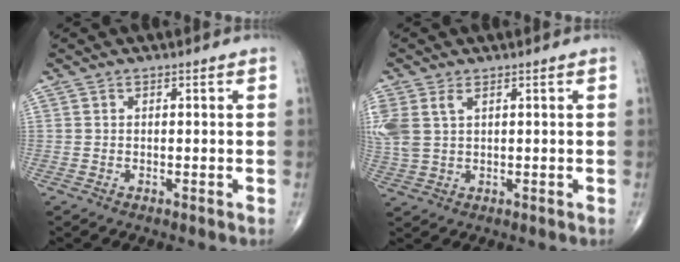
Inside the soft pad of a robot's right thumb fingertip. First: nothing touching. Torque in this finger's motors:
{"motor_torque": [0.11, 0.14, 0.73, 0.37, 0.22]}